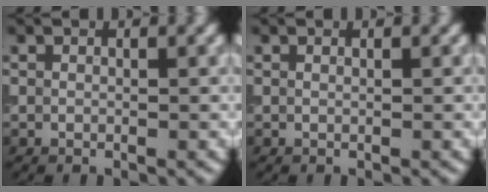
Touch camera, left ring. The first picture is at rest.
{"total": 0.0}